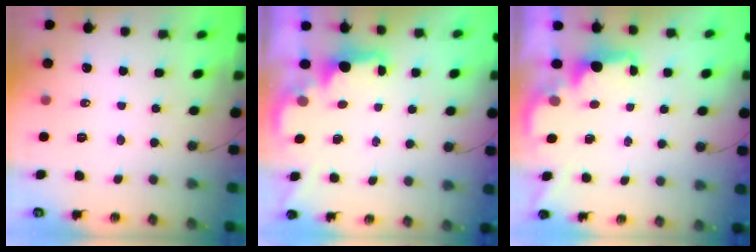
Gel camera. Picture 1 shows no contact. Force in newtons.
{"total": 1.9, "press": 1.7, "slide": 0.8}
{"total": 1.9, "press": 1.7, "slide": 0.8}